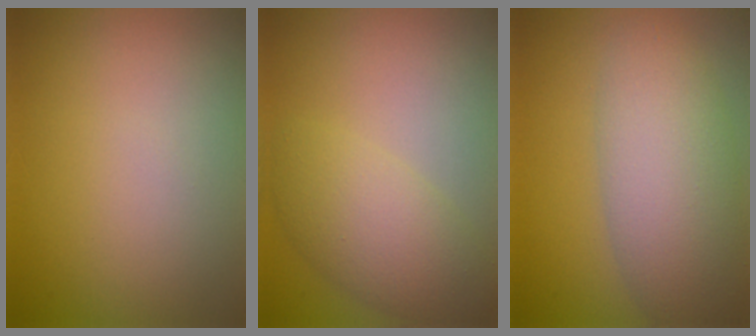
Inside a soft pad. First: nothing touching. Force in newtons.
{"total": 4.7, "press": 4.7, "slide": 0.1}
{"total": 6.9, "press": 6.9, "slide": 0.5}